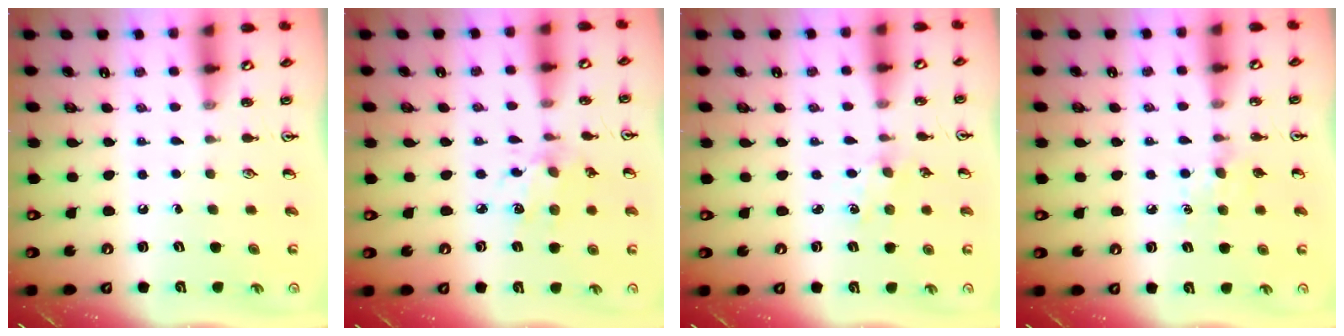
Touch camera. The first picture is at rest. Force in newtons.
{"total": 6.8, "press": 6.8, "slide": 0.5}
{"total": 2.4, "press": 2.4, "slide": 0.3}
{"total": 5.2, "press": 5.1, "slide": 0.9}